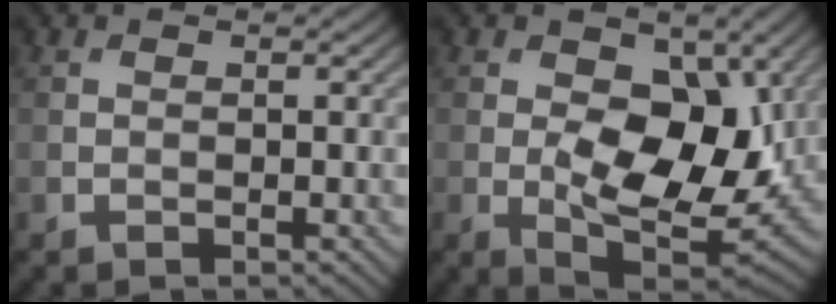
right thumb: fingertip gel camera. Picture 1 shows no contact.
{"total": 11.8, "force": [0.5, 6.7, 9.7], "torque": [-0.174, -0.014, 0.012]}